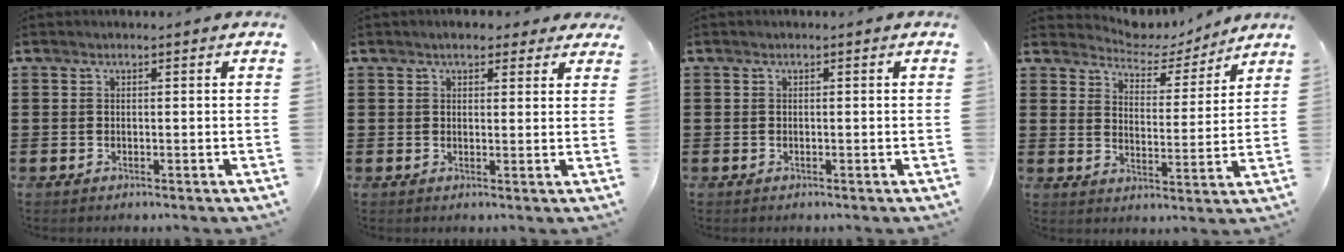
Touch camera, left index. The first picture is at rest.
{"total": 3.1, "force": [2.6, 1.0, 1.4], "torque": [-0.026, 0.000, 0.045]}
{"total": 0.0}
{"total": 4.7, "force": [4.6, 1.0, 0.1], "torque": [-0.031, -0.031, 0.078]}